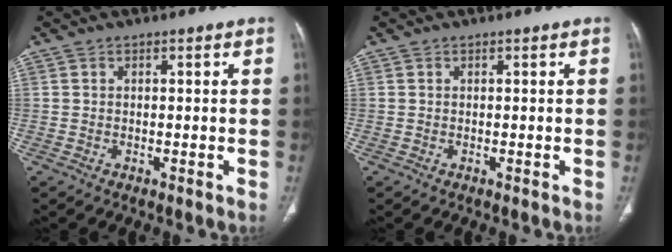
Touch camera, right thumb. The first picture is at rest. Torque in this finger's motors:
{"motor_torque": [-0.04, 0.25, 0.00, 0.00, 0.01]}